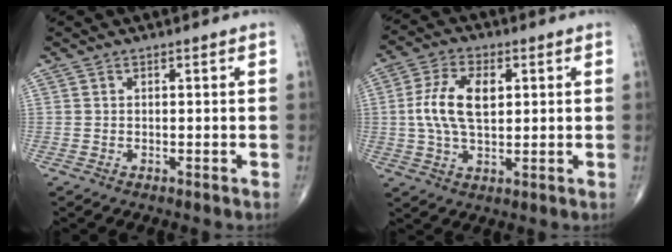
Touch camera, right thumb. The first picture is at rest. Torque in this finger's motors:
{"motor_torque": [0.32, 0.33, 1.24, 0.08, 0.13]}